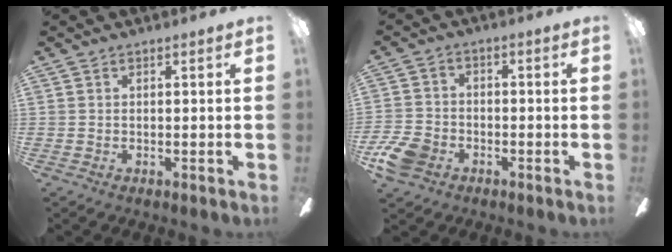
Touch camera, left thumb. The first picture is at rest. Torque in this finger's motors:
{"motor_torque": [-0.38, 0.39, 0.03, 0.02, 0.03]}